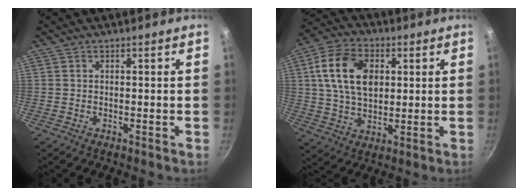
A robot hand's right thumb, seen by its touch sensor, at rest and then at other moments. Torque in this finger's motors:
{"motor_torque": [0.98, 2.53, 1.39, -0.46, 0.18]}